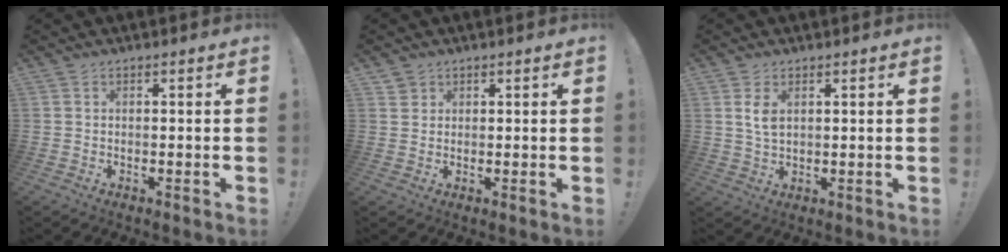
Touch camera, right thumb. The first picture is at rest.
{"total": 2.0, "force": [1.6, 1.3, 0.0], "torque": [0.011, -0.010, 0.026]}
{"total": 5.0, "force": [1.8, 3.0, 3.5], "torque": [-0.062, -0.007, 0.030]}